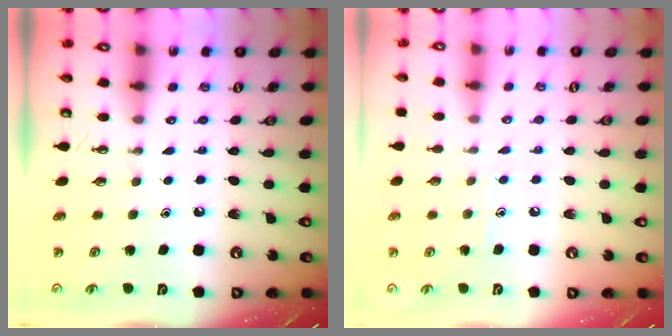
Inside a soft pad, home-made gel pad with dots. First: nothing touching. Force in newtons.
{"total": 4.4, "press": 4.4, "slide": 0.5}